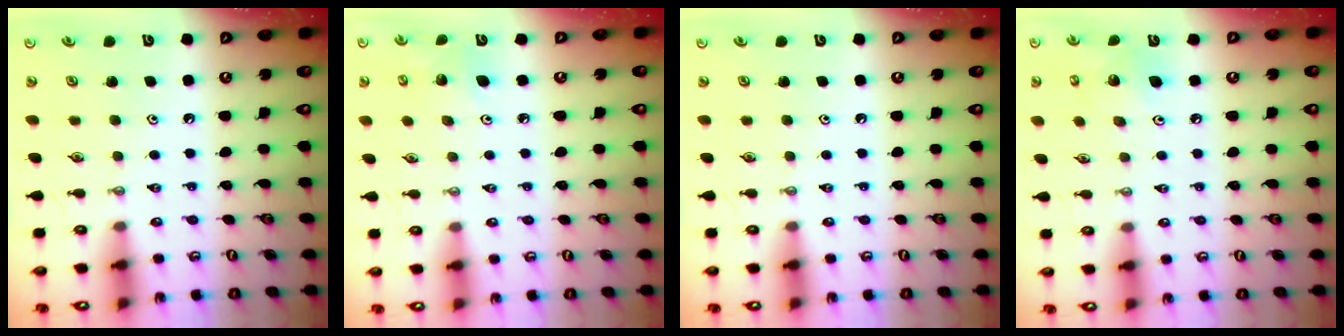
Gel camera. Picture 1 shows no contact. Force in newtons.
{"total": 5.4, "press": 5.1, "slide": 1.7}
{"total": 0.0}
{"total": 8.6, "press": 8.4, "slide": 1.5}